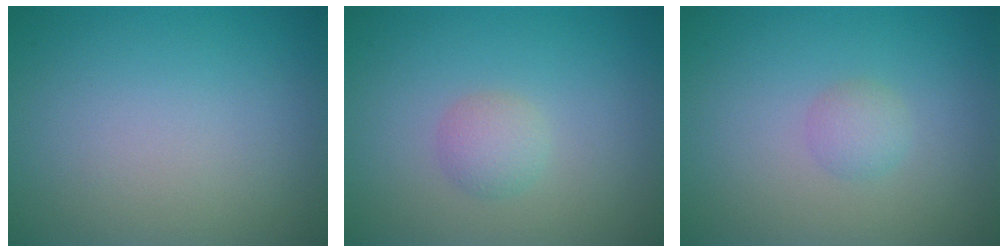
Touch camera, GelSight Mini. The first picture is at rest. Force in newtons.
{"total": 1.7, "press": 1.7, "slide": 0.1}
{"total": 1.3, "press": 1.3, "slide": 0.1}